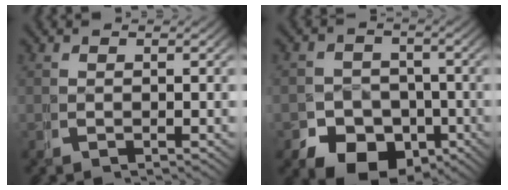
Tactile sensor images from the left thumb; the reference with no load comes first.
{"total": 8.8, "force": [-4.3, 6.7, 3.8], "torque": [-0.049, -0.030, -0.066]}